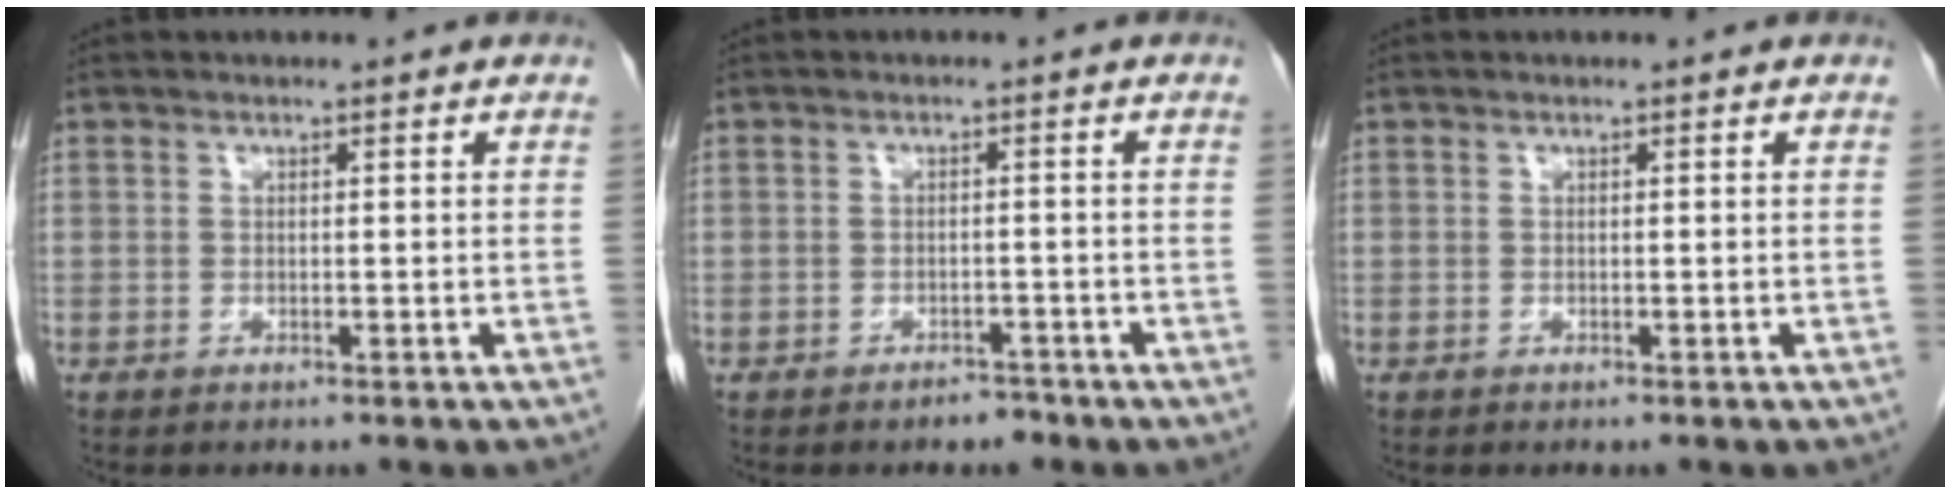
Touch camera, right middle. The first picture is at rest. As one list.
[{"total": 1.8, "force": [-1.5, 0.9, 0.5], "torque": [-0.009, 0.003, -0.019]}, {"total": 0.0}]